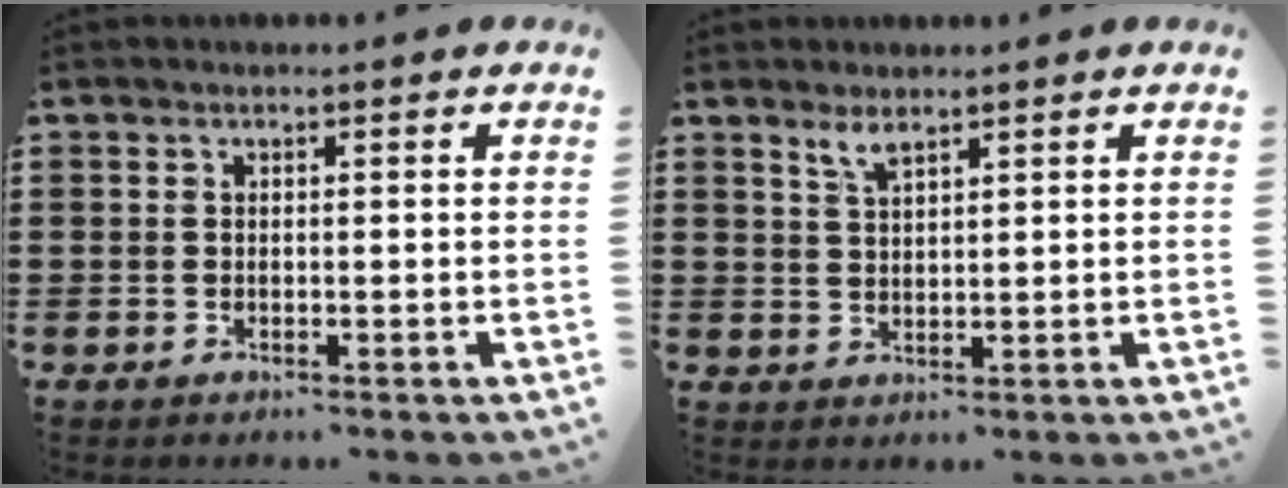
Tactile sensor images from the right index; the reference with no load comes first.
{"total": 2.2, "force": [1.9, 0.2, 1.2], "torque": [-0.026, 0.001, 0.035]}